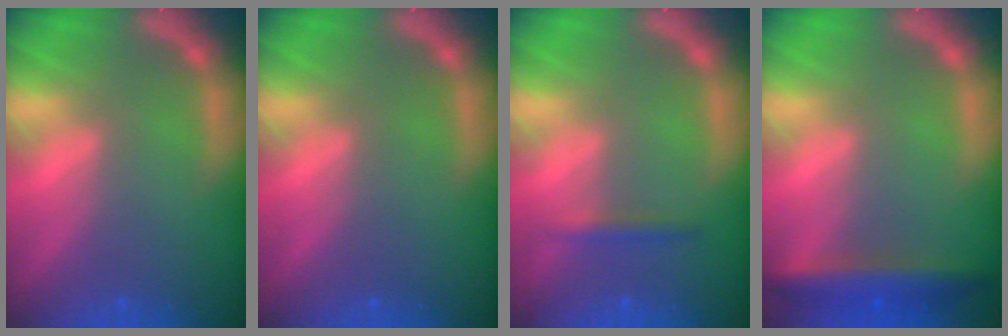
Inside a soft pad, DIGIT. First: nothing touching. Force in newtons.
{"total": 0.0}
{"total": 1.4}
{"total": 4.5}